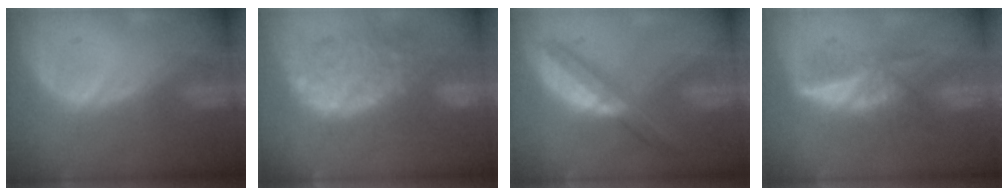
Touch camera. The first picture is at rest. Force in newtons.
{"total": 10.7, "press": 10.0, "slide": 3.9}
{"total": 5.6, "press": 5.2, "slide": 2.0}
{"total": 6.1, "press": 5.3, "slide": 3.0}